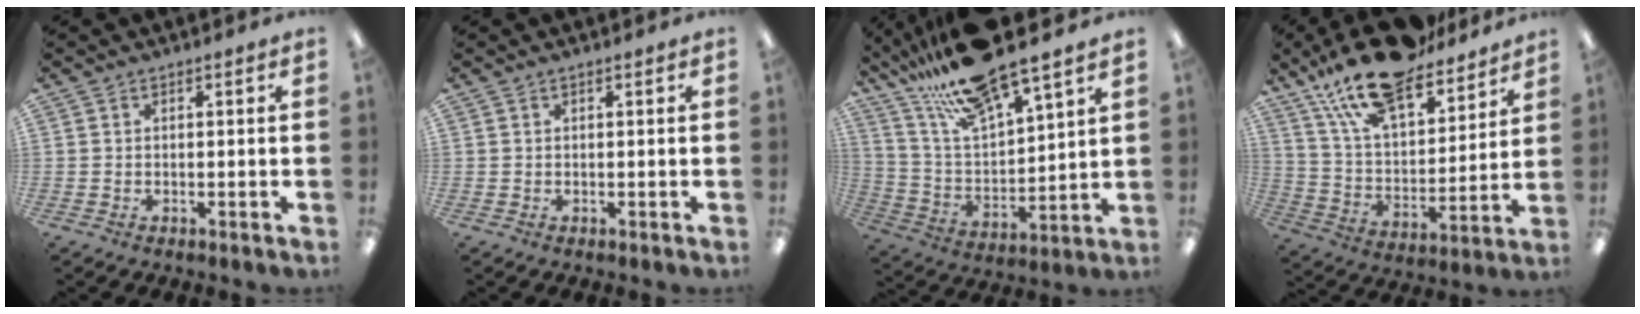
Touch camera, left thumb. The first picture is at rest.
{"total": 0.0}
{"total": 16.5, "force": [14.1, 2.7, 8.0], "torque": [-0.172, -0.084, 0.246]}
{"total": 20.4, "force": [16.1, 7.5, 10.1], "torque": [-0.195, -0.090, 0.283]}